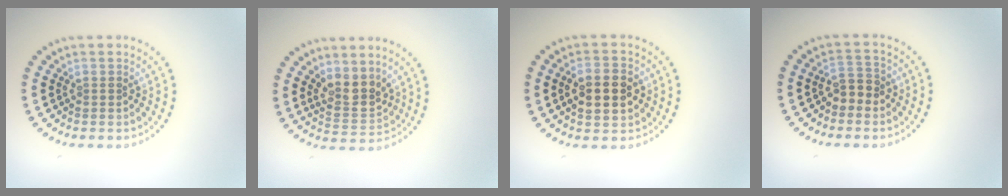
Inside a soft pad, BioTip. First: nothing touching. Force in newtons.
{"total": 3.2, "press": 2.8, "slide": 1.5}
{"total": 4.6, "press": 4.6, "slide": 0.2}
{"total": 2.0, "press": 1.8, "slide": 0.7}